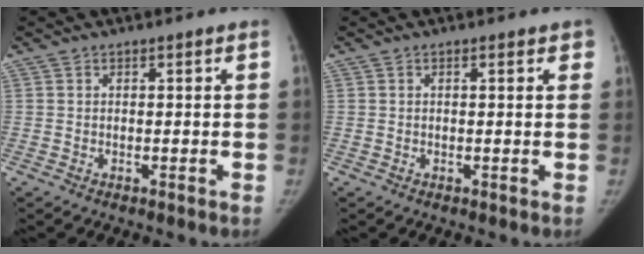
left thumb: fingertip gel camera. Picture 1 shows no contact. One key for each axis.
{"total": 1.5, "fx": 0.8, "fy": 0.6, "fz": 1.2, "tx": -0.008, "ty": 0.000, "tz": 0.006}